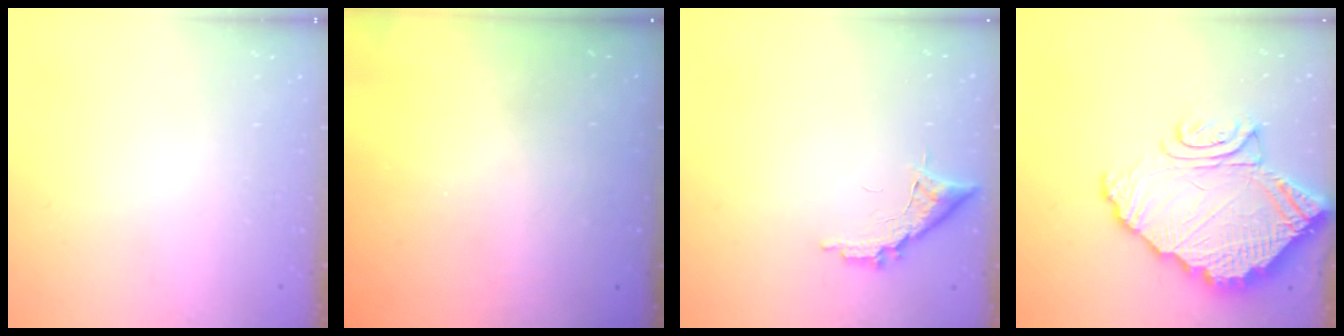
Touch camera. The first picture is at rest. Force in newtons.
{"total": 3.2, "press": 3.0, "slide": 1.1}
{"total": 9.0, "press": 9.0, "slide": 0.4}
{"total": 16.1, "press": 16.1, "slide": 1.5}